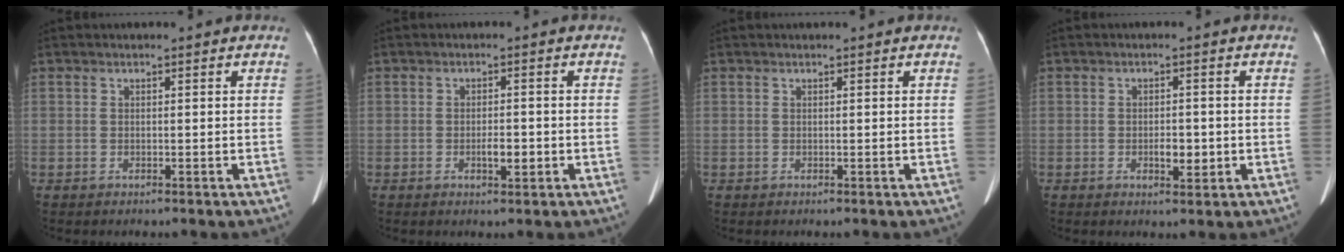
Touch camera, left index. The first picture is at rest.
{"total": 2.6, "force": [-0.8, 0.8, 2.3], "torque": [-0.040, 0.001, -0.010]}
{"total": 0.0}
{"total": 2.9, "force": [-0.7, 1.3, 2.5], "torque": [-0.040, 0.001, -0.006]}